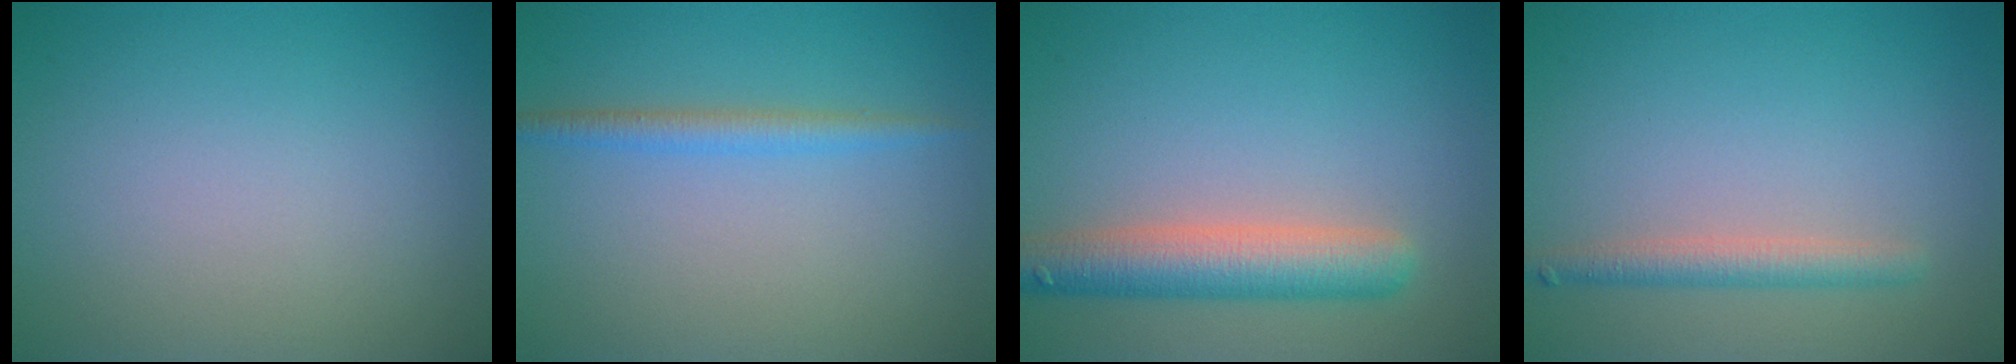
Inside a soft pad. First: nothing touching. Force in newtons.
{"total": 1.9, "press": 1.9, "slide": 0.0}
{"total": 5.2, "press": 5.2, "slide": 0.4}
{"total": 2.3, "press": 2.3, "slide": 0.1}